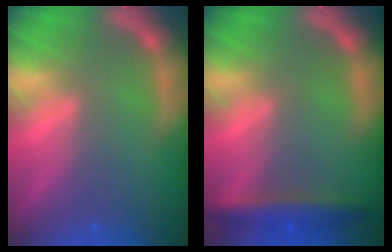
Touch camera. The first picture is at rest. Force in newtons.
{"total": 4.0}